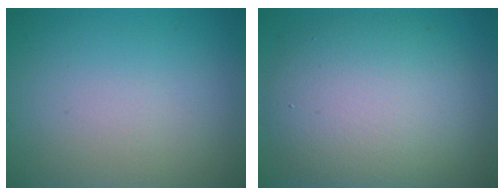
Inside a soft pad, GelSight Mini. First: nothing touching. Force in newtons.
{"total": 9.2, "press": 9.2, "slide": 0.3}